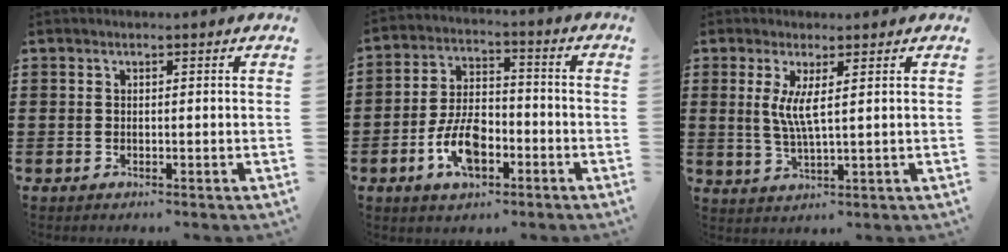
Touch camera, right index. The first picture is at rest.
{"total": 8.7, "force": [-3.5, 4.6, 6.5], "torque": [-0.141, 0.005, -0.066]}
{"total": 4.3, "force": [1.1, 0.3, 4.2], "torque": [-0.086, -0.006, 0.019]}